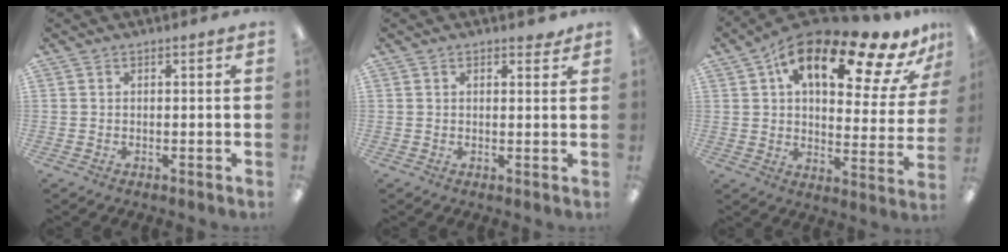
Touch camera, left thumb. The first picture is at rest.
{"total": 1.8, "force": [1.2, 0.9, 0.9], "torque": [-0.003, -0.005, 0.019]}
{"total": 20.6, "force": [12.4, 8.7, 14.1], "torque": [-0.211, -0.069, 0.199]}